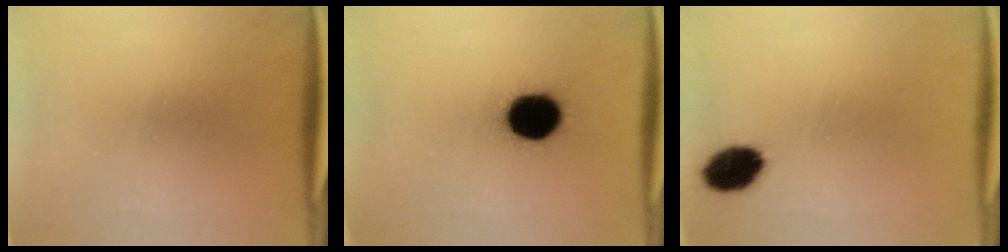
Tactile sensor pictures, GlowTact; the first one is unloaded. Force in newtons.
{"total": 15.8}
{"total": 7.0}